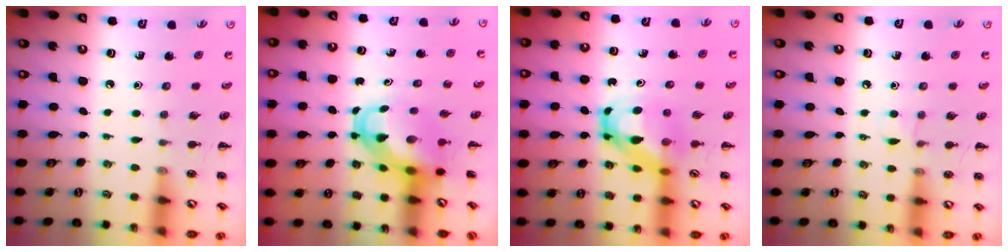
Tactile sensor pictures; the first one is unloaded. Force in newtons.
{"total": 5.4, "press": 5.2, "slide": 1.5}
{"total": 6.4, "press": 6.2, "slide": 1.5}
{"total": 4.9, "press": 4.7, "slide": 1.5}